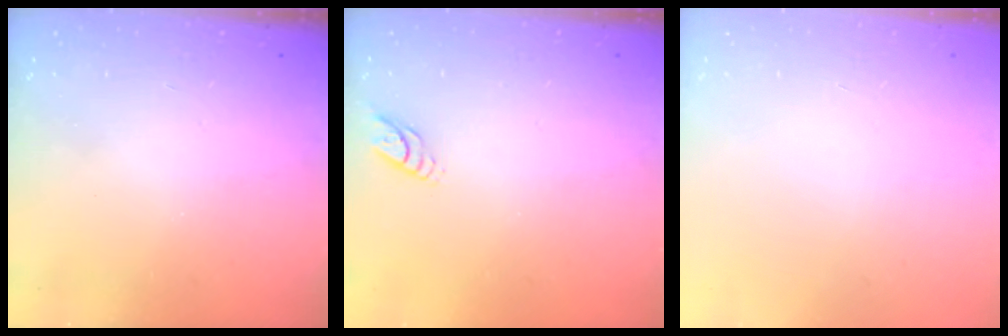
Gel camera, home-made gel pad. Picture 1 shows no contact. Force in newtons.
{"total": 4.0, "press": 4.0, "slide": 0.2}
{"total": 0.0}